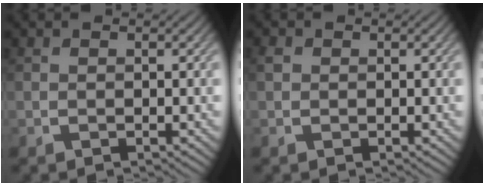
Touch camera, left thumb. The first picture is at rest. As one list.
[{"total": 0.8, "force": [0.1, 0.8, 0.3], "torque": [-0.005, 0.002, -0.005]}]